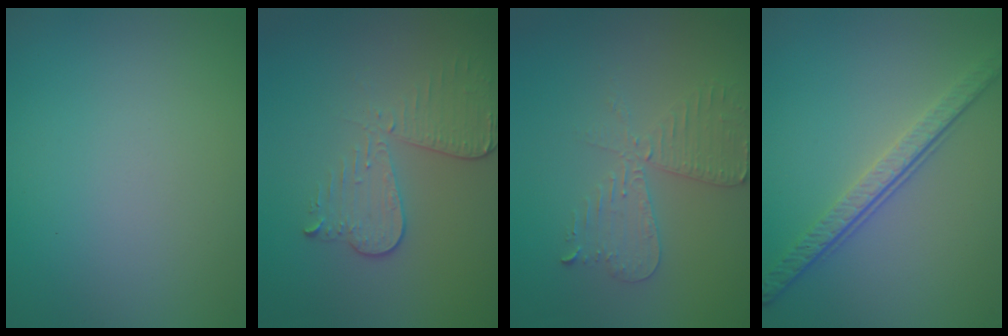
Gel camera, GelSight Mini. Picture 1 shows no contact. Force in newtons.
{"total": 3.4, "press": 3.0, "slide": 1.5}
{"total": 2.6, "press": 2.5, "slide": 0.5}
{"total": 4.3, "press": 3.0, "slide": 3.1}